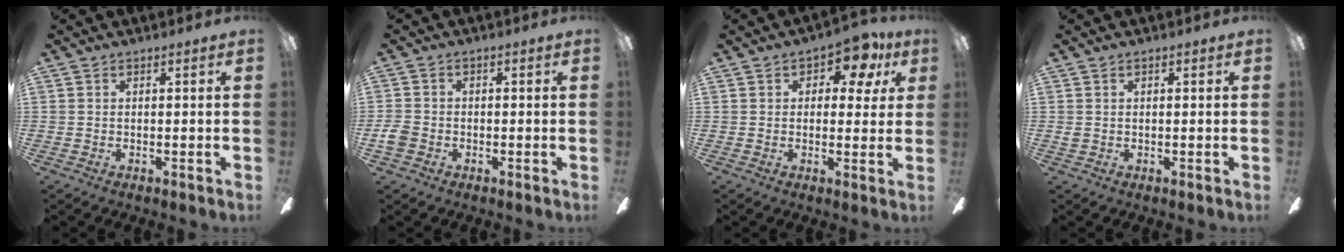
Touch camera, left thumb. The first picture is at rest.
{"total": 3.5, "force": [-1.4, 2.7, 1.8], "torque": [-0.039, 0.007, -0.027]}
{"total": 8.3, "force": [4.1, 4.6, 5.5], "torque": [-0.060, -0.012, 0.065]}
{"total": 0.8, "force": [0.2, 0.6, 0.4], "torque": [-0.008, 0.007, 0.002]}